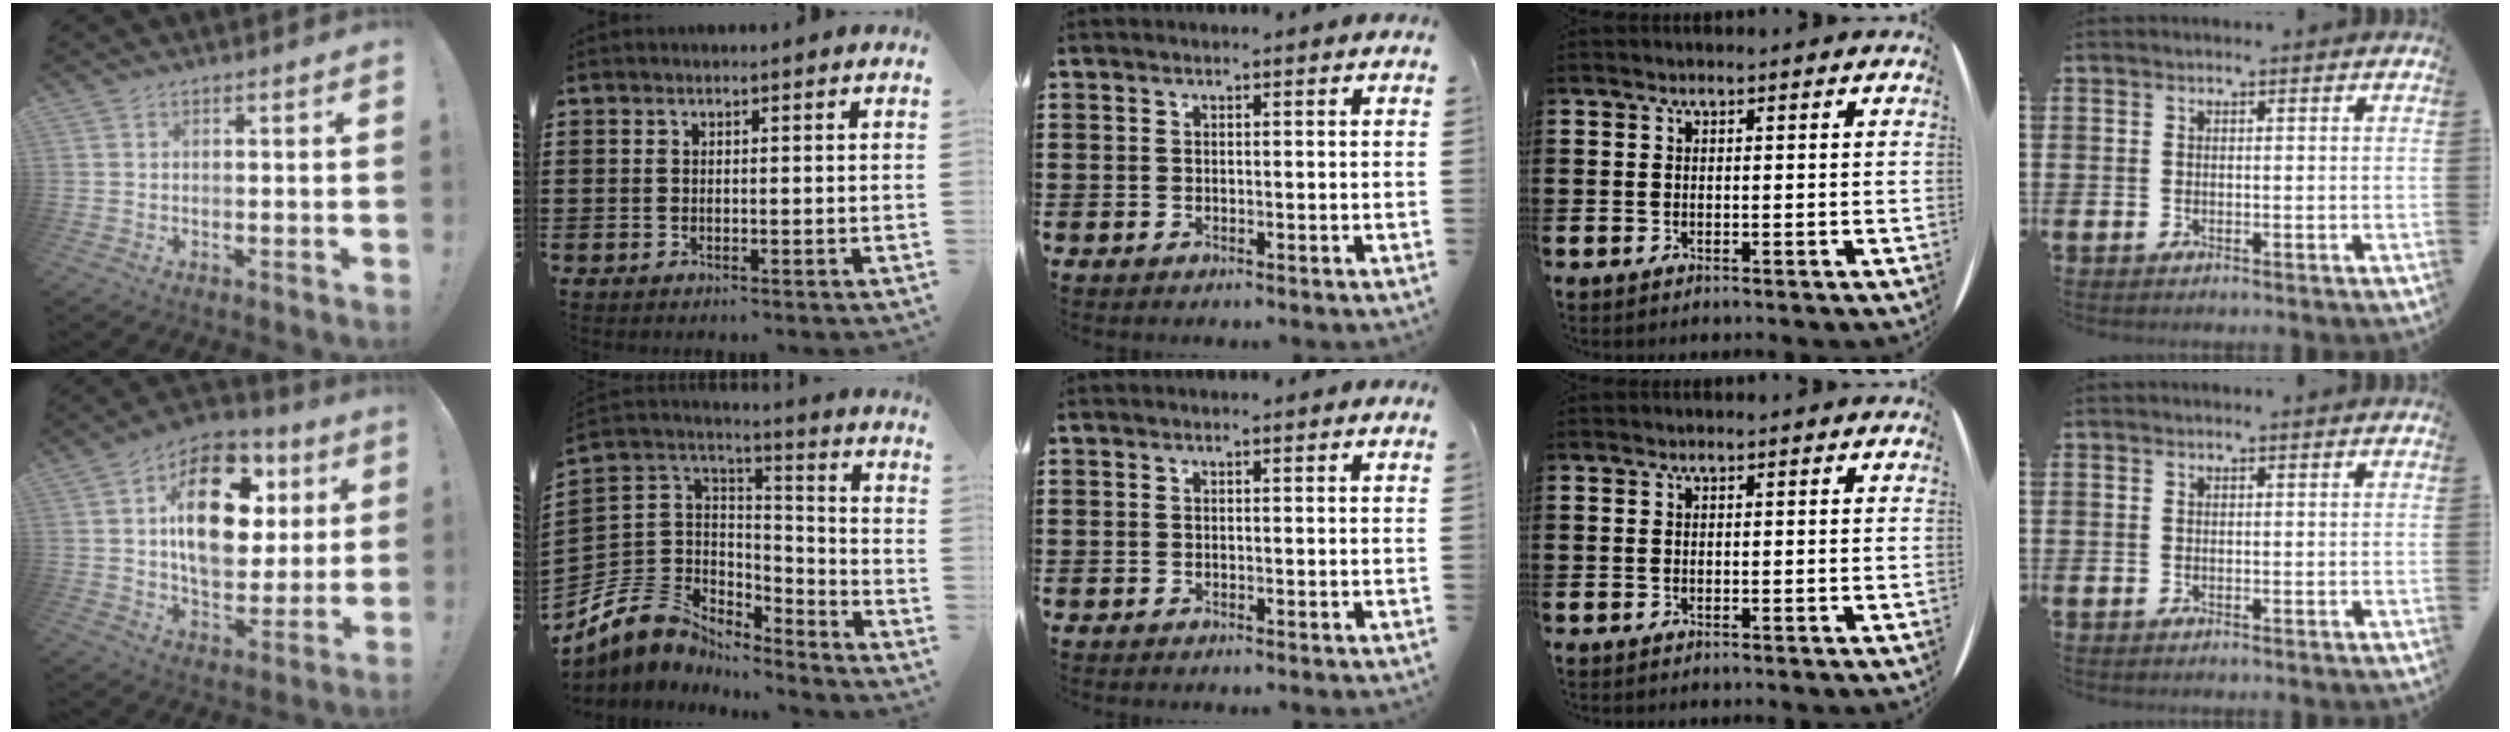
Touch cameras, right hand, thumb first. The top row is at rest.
{"thumb": {"total": 22.4, "force": [6.0, 14.1, 16.3], "torque": [-0.226, -0.008, 0.107]}, "index": {"total": 8.3, "force": [-6.1, 5.6, 0.8], "torque": [-0.067, -0.004, -0.122]}}